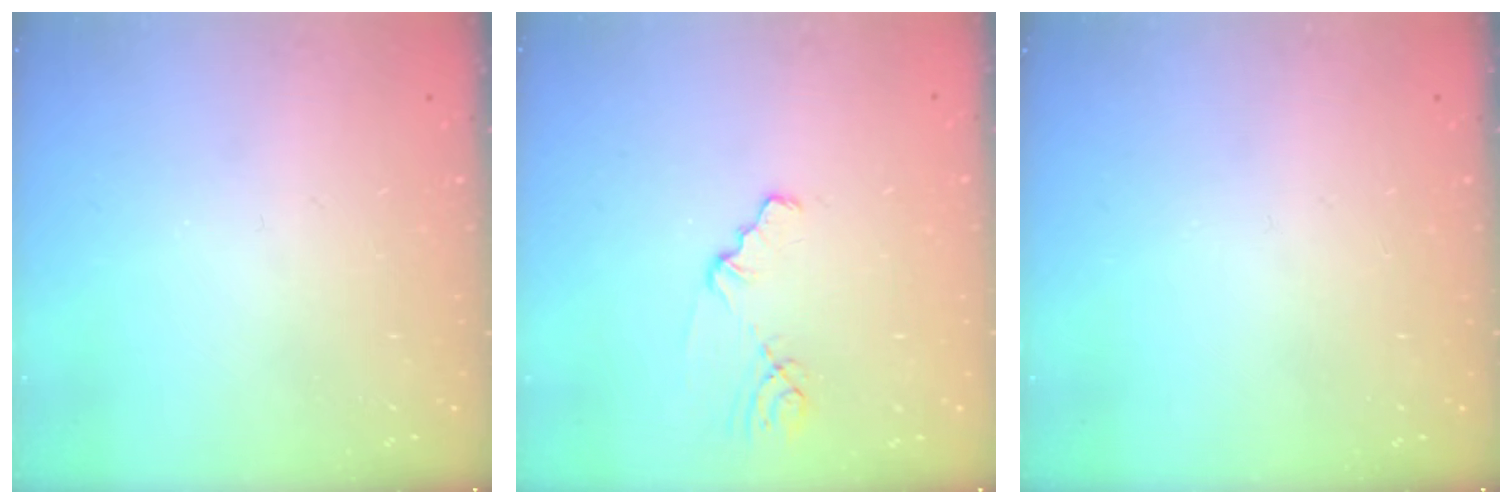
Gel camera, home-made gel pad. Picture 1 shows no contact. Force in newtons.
{"total": 1.8, "press": 1.8, "slide": 0.3}
{"total": 0.0}